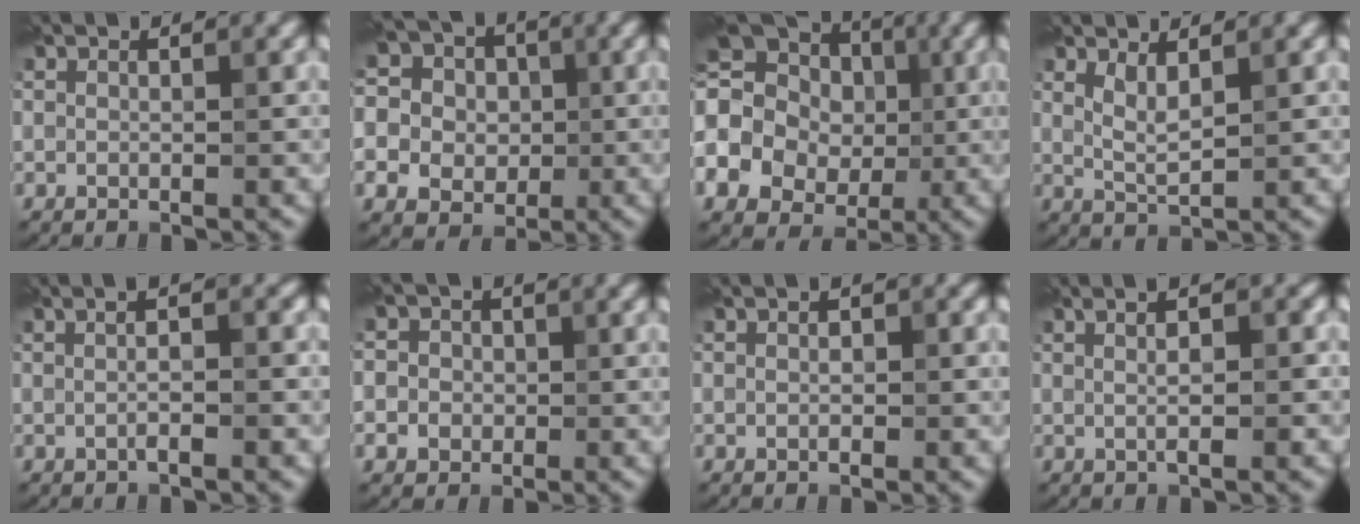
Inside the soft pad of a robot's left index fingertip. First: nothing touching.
{"total": 11.3, "force": [1.2, 10.3, 4.5], "torque": [-0.120, 0.028, -0.006]}
{"total": 17.4, "force": [0.2, 15.6, 7.8], "torque": [-0.180, 0.013, -0.040]}
{"total": 2.1, "force": [1.1, 0.6, 1.6], "torque": [-0.035, -0.008, 0.027]}
{"total": 3.0, "force": [0.3, 1.0, 2.8], "torque": [-0.016, 0.001, -0.012]}
{"total": 3.9, "force": [0.1, 3.7, 1.3], "torque": [0.006, 0.021, -0.028]}
{"total": 1.2, "force": [0.0, 0.6, 1.0], "torque": [-0.010, -0.001, 0.001]}
{"total": 4.1, "force": [1.1, 1.6, 3.6], "torque": [-0.023, 0.012, -0.006]}